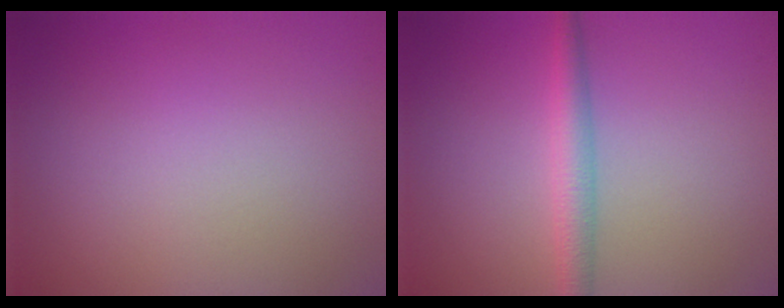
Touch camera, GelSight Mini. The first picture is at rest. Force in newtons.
{"total": 2.6, "press": 2.6, "slide": 0.1}